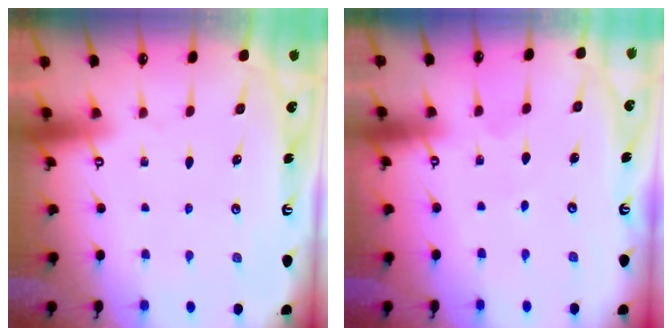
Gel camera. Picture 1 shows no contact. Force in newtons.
{"total": 2.5, "press": 2.5, "slide": 0.3}